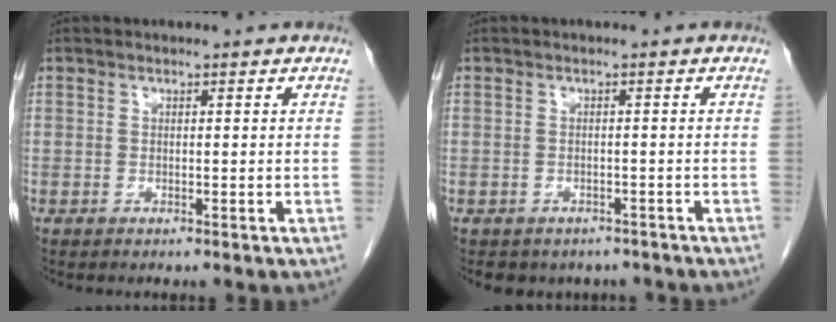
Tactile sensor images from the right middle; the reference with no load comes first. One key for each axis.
{"total": 5.6, "fx": -4.6, "fy": 3.1, "fz": 0.7, "tx": 0.001, "ty": 0.008, "tz": -0.051}